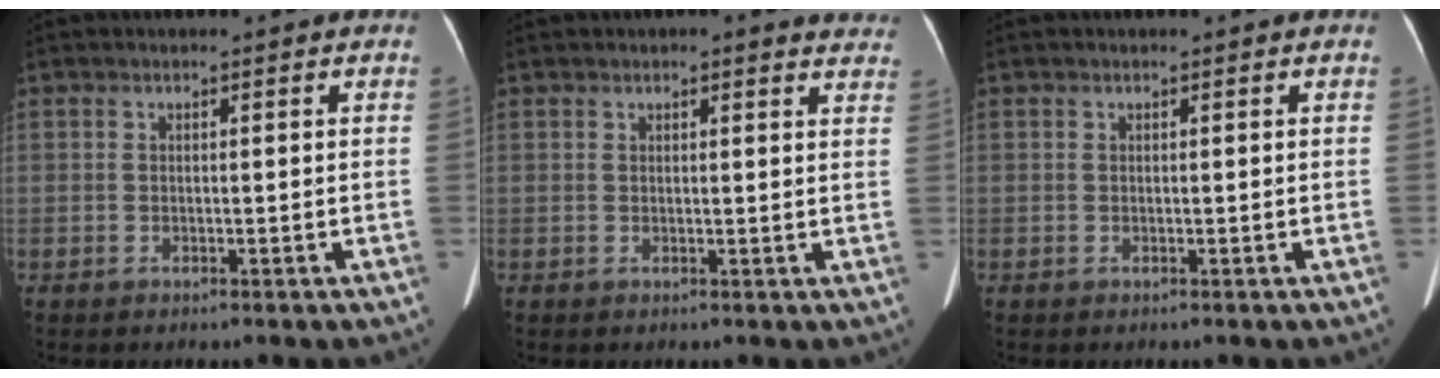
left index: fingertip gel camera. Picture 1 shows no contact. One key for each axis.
{"total": 6.2, "fx": 5.4, "fy": 1.8, "fz": 2.3, "tx": -0.005, "ty": 0.002, "tz": 0.041}
{"total": 0.0}